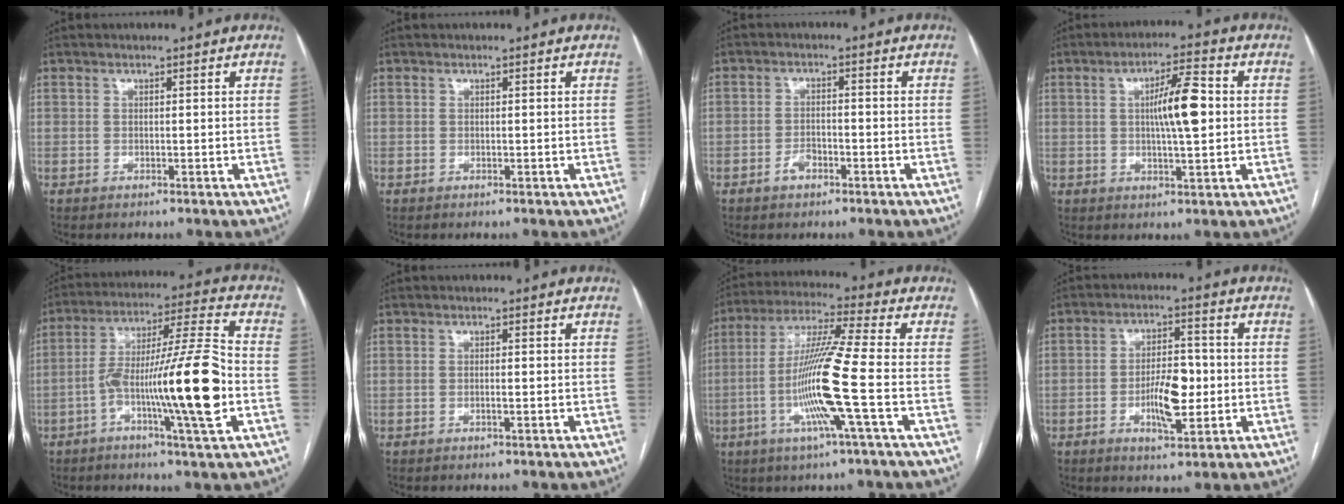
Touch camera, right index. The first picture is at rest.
{"total": 0.0}
{"total": 2.5, "force": [-1.5, 1.3, 1.6], "torque": [-0.028, 0.004, -0.026]}
{"total": 8.0, "force": [0.8, 1.2, 7.8], "torque": [-0.134, 0.011, 0.012]}
{"total": 16.9, "force": [-4.5, 0.0, 16.3], "torque": [-0.278, 0.006, -0.079]}
{"total": 0.7, "force": [-0.2, 0.0, 0.6], "torque": [-0.012, 0.001, -0.003]}
{"total": 13.8, "force": [-3.3, -1.5, 13.3], "torque": [-0.259, -0.009, -0.074]}
{"total": 7.6, "force": [-1.5, 2.6, 6.9], "torque": [-0.123, 0.005, -0.023]}